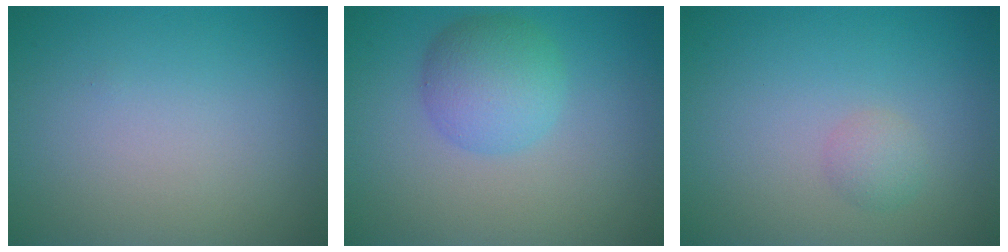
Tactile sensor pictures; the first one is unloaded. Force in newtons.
{"total": 4.0, "press": 4.0, "slide": 0.1}
{"total": 1.3, "press": 1.3, "slide": 0.0}